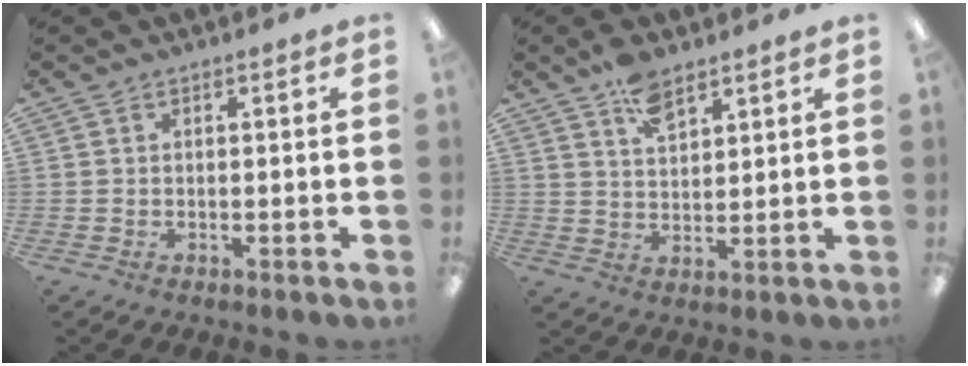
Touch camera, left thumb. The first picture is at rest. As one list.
[{"total": 6.9, "force": [4.8, 3.2, 3.8], "torque": [-0.063, -0.021, 0.085]}]